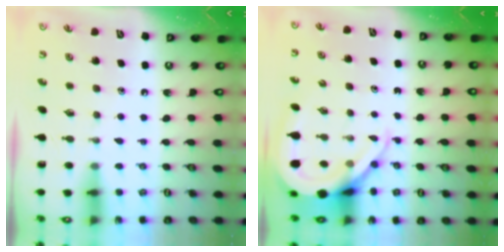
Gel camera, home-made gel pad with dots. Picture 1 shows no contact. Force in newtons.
{"total": 10.1, "press": 10.1, "slide": 0.9}